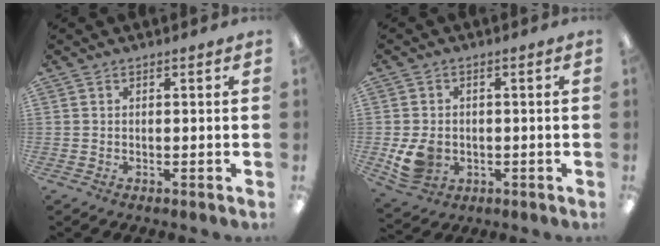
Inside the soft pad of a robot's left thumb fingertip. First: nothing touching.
{"total": 6.8, "force": [-0.9, 5.6, 3.7], "torque": [-0.075, 0.000, -0.016]}